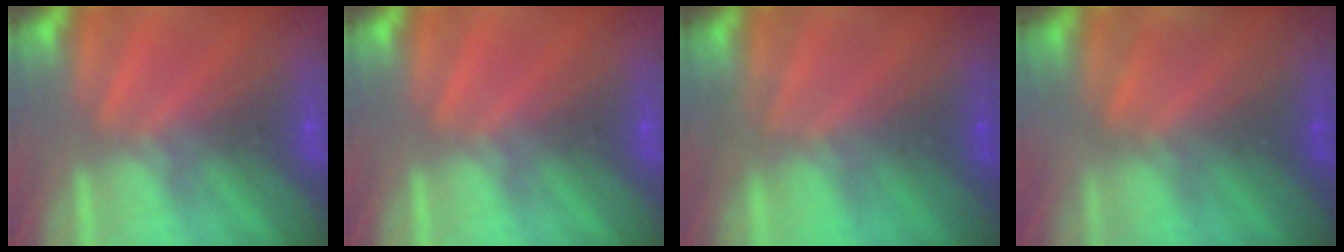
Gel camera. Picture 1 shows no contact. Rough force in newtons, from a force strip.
{"total": 0.0}
{"total": 1.0}
{"total": 1.4}